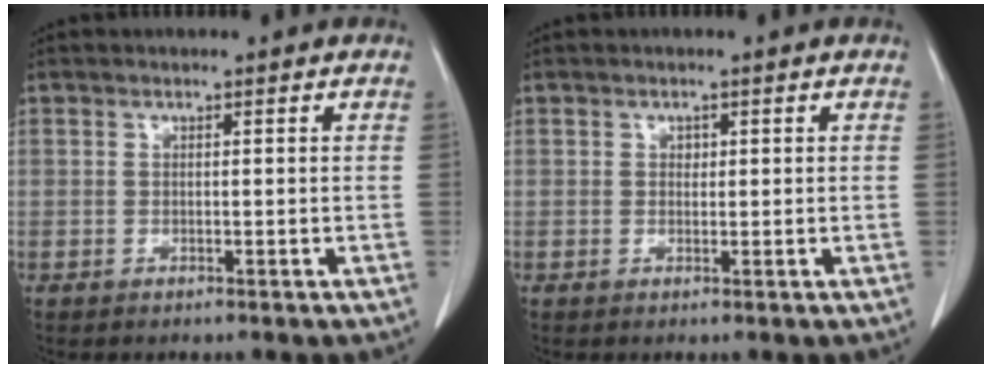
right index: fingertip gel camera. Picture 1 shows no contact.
{"total": 0.9, "force": [0.3, 0.8, 0.4], "torque": [-0.003, 0.000, 0.003]}